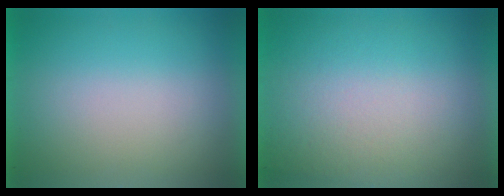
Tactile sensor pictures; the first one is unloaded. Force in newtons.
{"total": 3.0}